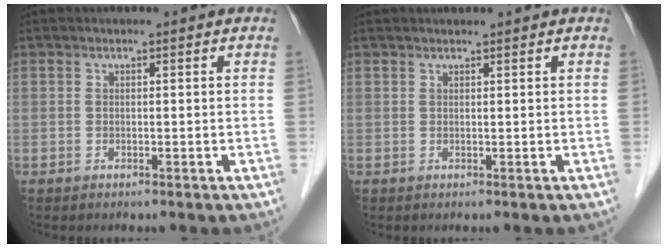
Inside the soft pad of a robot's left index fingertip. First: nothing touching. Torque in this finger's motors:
{"motor_torque": [0.21, 0.13, 0.03, 0.02]}